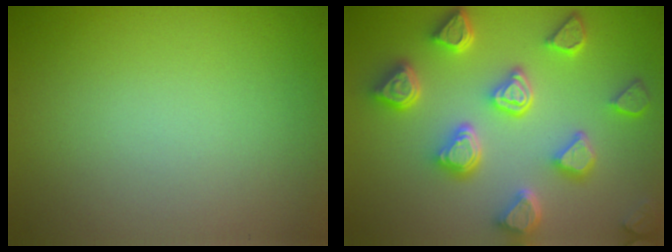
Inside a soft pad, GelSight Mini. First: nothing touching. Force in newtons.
{"total": 6.9, "press": 5.7, "slide": 3.9}